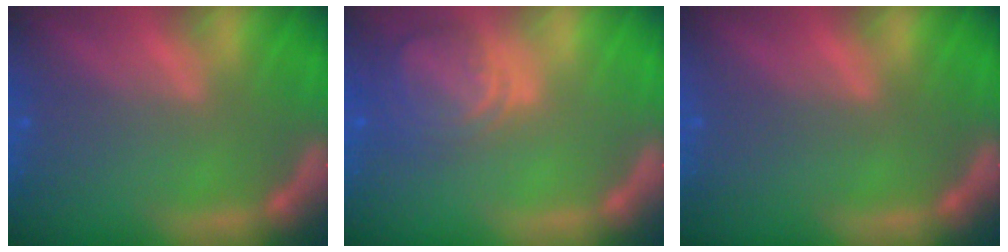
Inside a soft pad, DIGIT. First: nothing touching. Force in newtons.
{"total": 5.6}
{"total": 0.0}